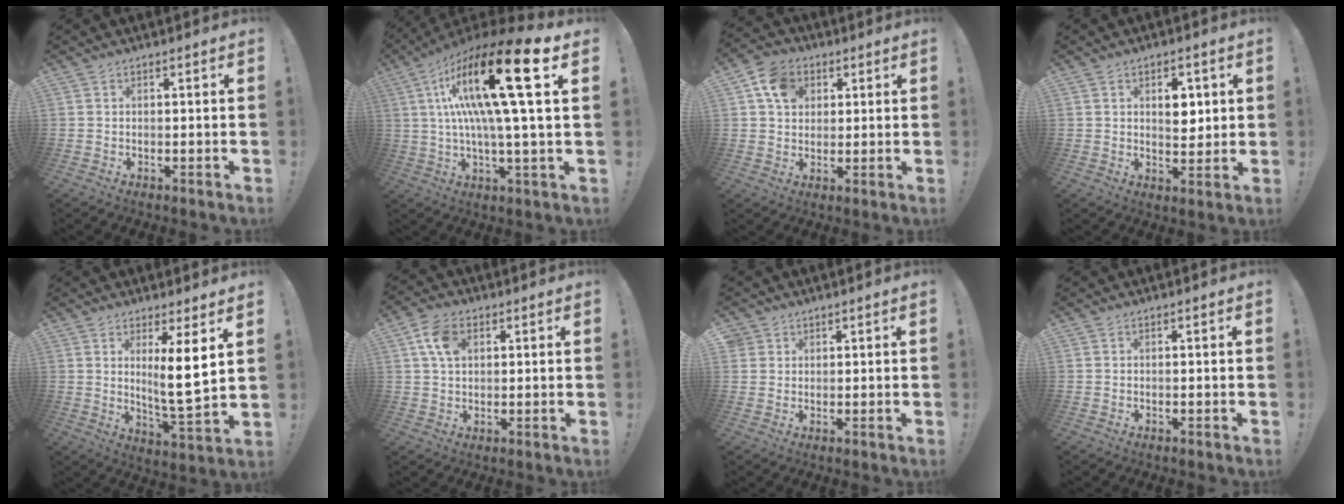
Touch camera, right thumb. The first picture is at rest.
{"total": 24.3, "force": [6.5, 4.0, 23.1], "torque": [-0.420, -0.035, 0.083]}
{"total": 9.7, "force": [3.5, 7.9, 4.4], "torque": [-0.071, -0.002, 0.070]}
{"total": 6.3, "force": [1.9, 4.5, 4.0], "torque": [-0.042, -0.006, 0.027]}
{"total": 10.5, "force": [3.4, 1.1, 9.9], "torque": [-0.155, -0.030, 0.054]}
{"total": 8.2, "force": [2.7, 5.8, 5.1], "torque": [-0.095, 0.008, 0.053]}
{"total": 2.3, "force": [1.6, 1.6, 0.2], "torque": [-0.010, -0.006, 0.031]}
{"total": 0.0}